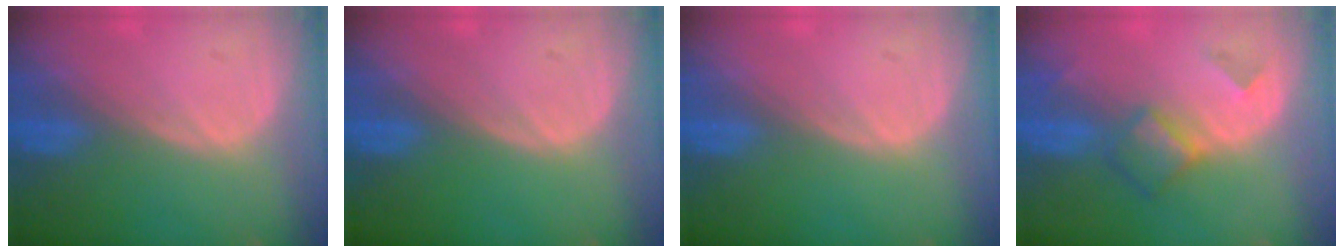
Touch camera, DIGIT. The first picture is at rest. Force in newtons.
{"total": 0.0}
{"total": 0.0}
{"total": 5.0, "press": 4.4, "slide": 2.4}